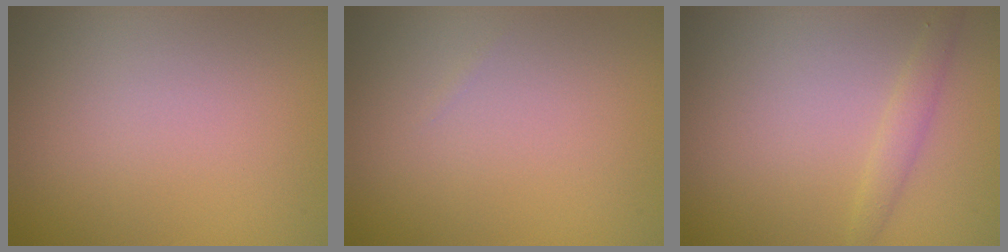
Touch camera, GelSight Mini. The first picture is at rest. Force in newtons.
{"total": 0.0}
{"total": 1.3, "press": 1.3, "slide": 0.1}